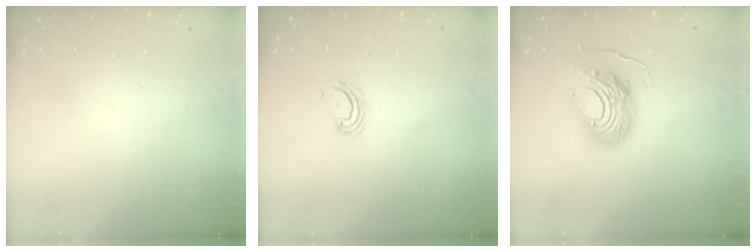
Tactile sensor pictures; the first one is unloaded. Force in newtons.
{"total": 5.0, "press": 4.9, "slide": 0.4}
{"total": 12.5, "press": 12.4, "slide": 0.9}